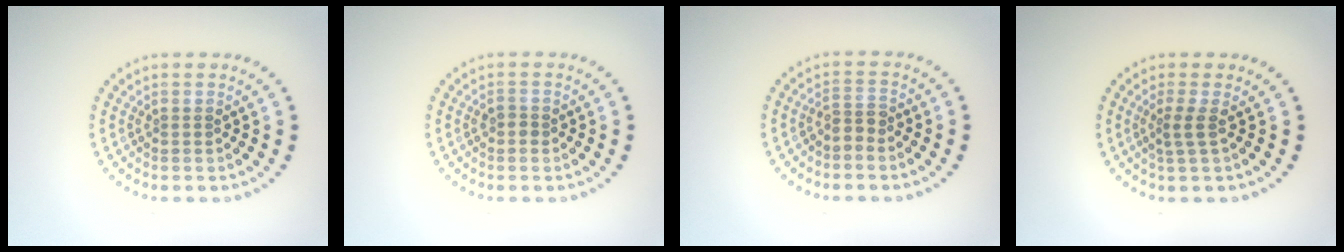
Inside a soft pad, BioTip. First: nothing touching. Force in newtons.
{"total": 0.9, "press": 0.8, "slide": 0.3}
{"total": 1.9, "press": 1.4, "slide": 1.3}
{"total": 1.8, "press": 1.3, "slide": 1.3}